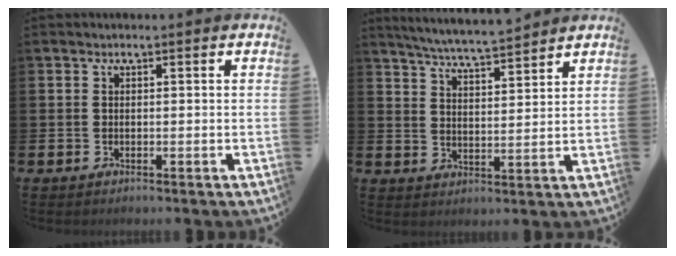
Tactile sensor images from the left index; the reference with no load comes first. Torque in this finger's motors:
{"motor_torque": [-0.01, -0.22, 0.54, 0.17]}